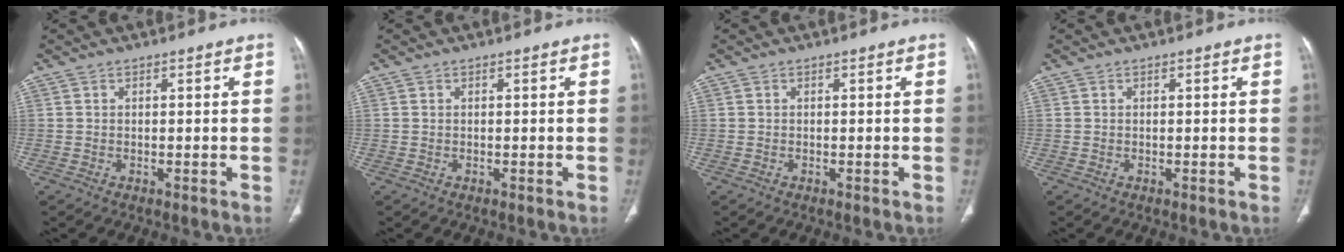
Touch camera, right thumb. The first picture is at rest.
{"total": 0.0}
{"total": 0.0}
{"total": 0.0}